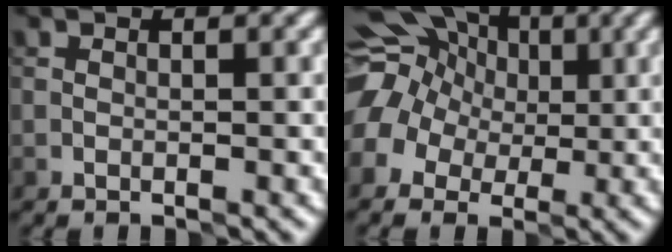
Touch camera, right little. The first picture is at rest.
{"total": 14.1, "force": [2.6, 12.1, 6.8], "torque": [-0.156, 0.044, 0.004]}